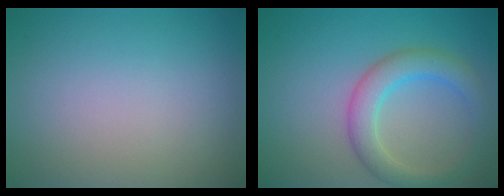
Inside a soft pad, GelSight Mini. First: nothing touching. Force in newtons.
{"total": 3.9, "press": 3.9, "slide": 0.2}